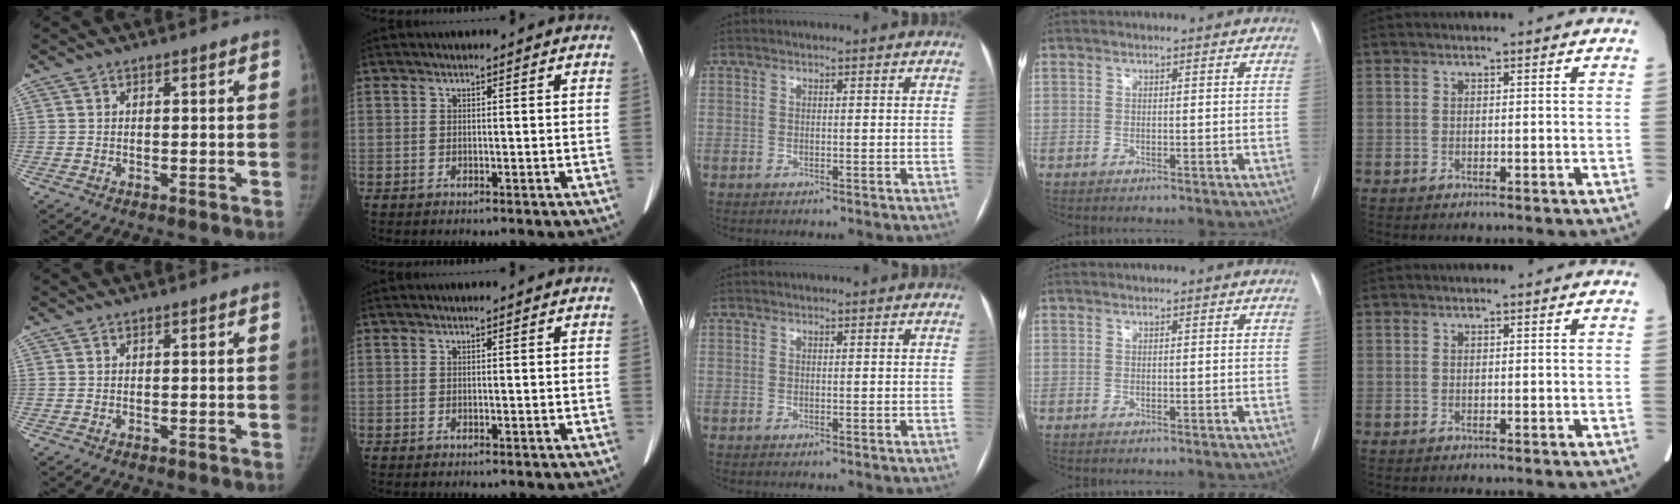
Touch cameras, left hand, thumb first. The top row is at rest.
{}